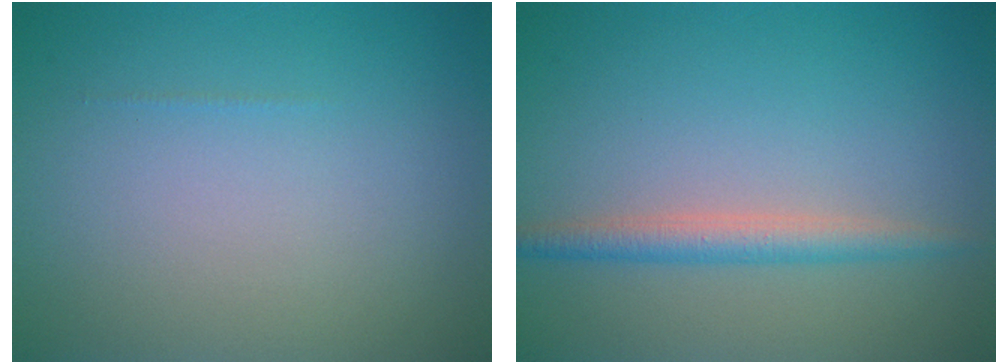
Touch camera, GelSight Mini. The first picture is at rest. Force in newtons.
{"total": 2.5, "press": 2.5, "slide": 0.1}